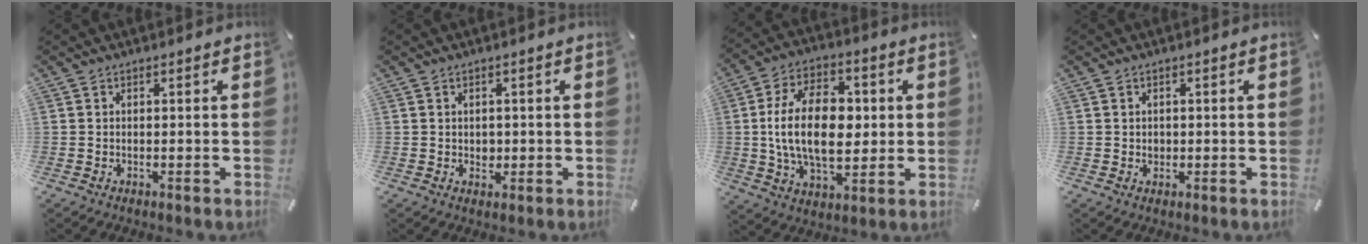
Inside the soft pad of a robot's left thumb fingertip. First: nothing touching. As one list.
[{"total": 1.9, "force": [0.0, 1.8, 0.7], "torque": [-0.007, 0.001, -0.003]}, {"total": 18.1, "force": [0.7, 11.2, 14.2], "torque": [-0.275, 0.007, 0.008]}, {"total": 1.2, "force": [0.1, 1.1, 0.3], "torque": [-0.009, 0.005, 0.000]}]